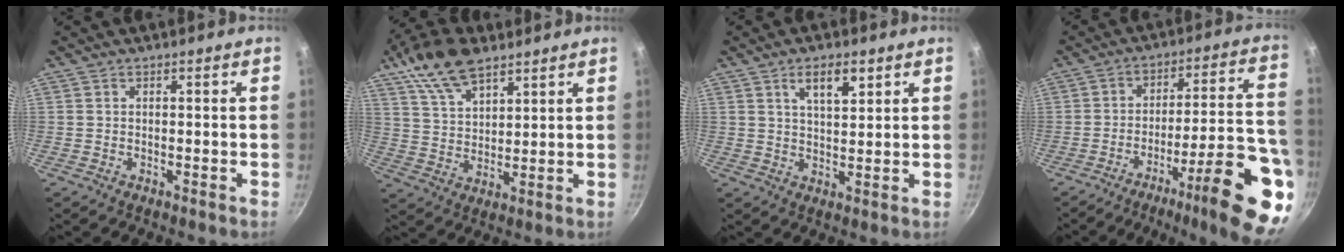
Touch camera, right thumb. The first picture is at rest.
{"total": 12.8, "force": [8.1, 6.1, 7.7], "torque": [-0.131, -0.017, 0.155]}
{"total": 6.2, "force": [3.3, 2.5, 4.6], "torque": [-0.071, -0.015, 0.056]}
{"total": 20.6, "force": [-10.8, 4.7, 16.9], "torque": [-0.197, 0.060, -0.156]}